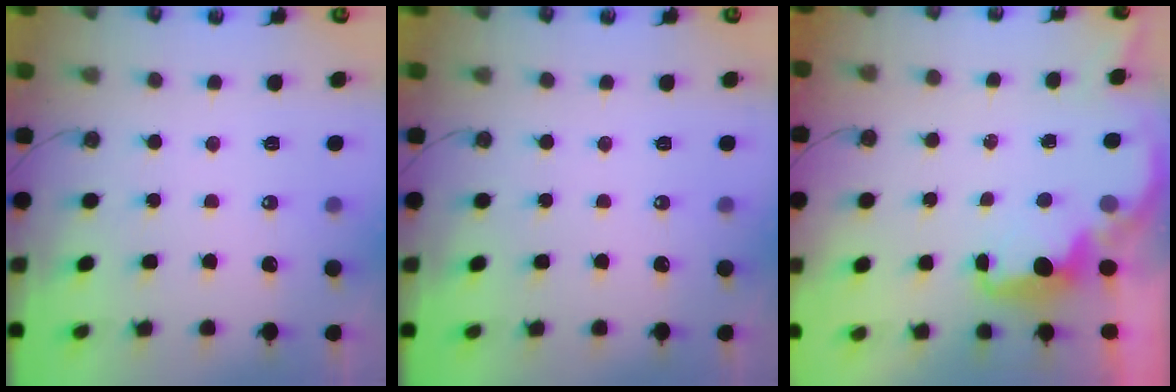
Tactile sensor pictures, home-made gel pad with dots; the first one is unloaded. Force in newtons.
{"total": 0.0}
{"total": 2.2, "press": 2.1, "slide": 0.9}